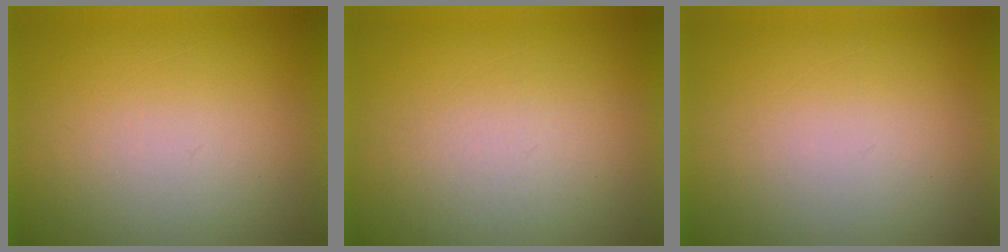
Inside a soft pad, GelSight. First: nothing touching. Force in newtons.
{"total": 3.7}
{"total": 0.0}